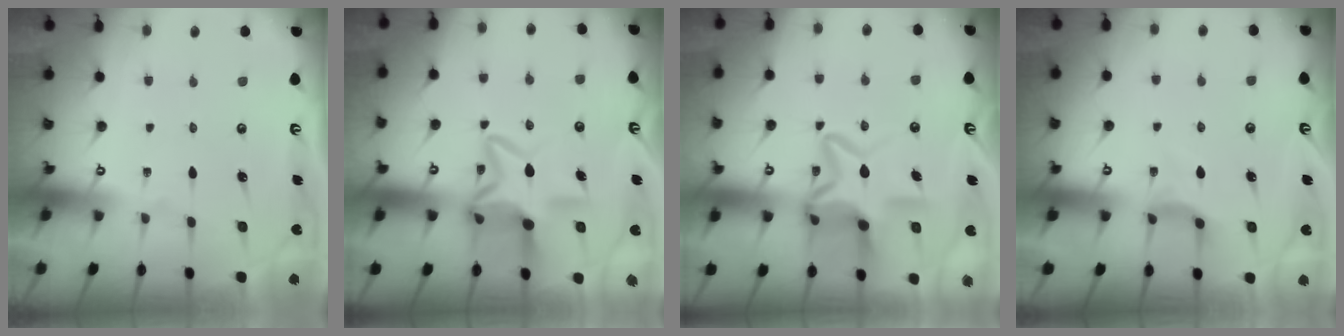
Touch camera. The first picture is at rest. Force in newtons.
{"total": 11.0, "press": 10.9, "slide": 1.1}
{"total": 12.4, "press": 12.3, "slide": 1.5}
{"total": 5.2, "press": 5.1, "slide": 1.0}